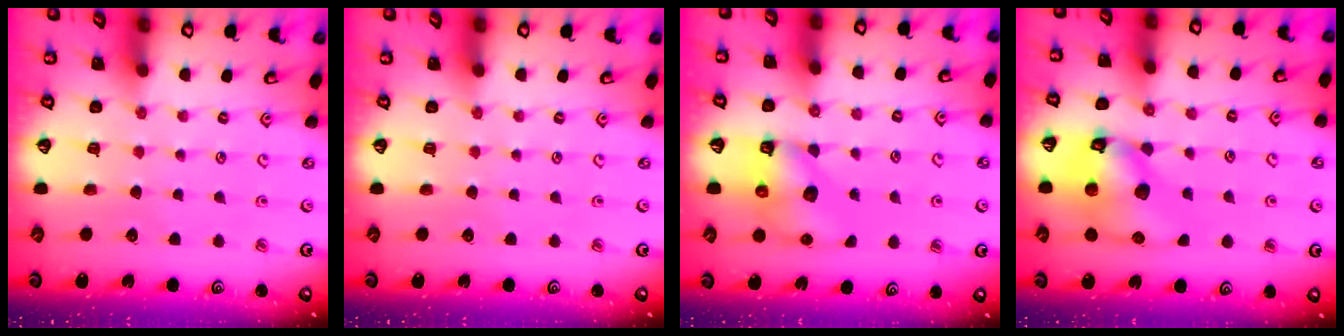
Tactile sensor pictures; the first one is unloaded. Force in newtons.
{"total": 0.0}
{"total": 7.9, "press": 7.8, "slide": 0.9}
{"total": 13.5, "press": 13.3, "slide": 1.9}